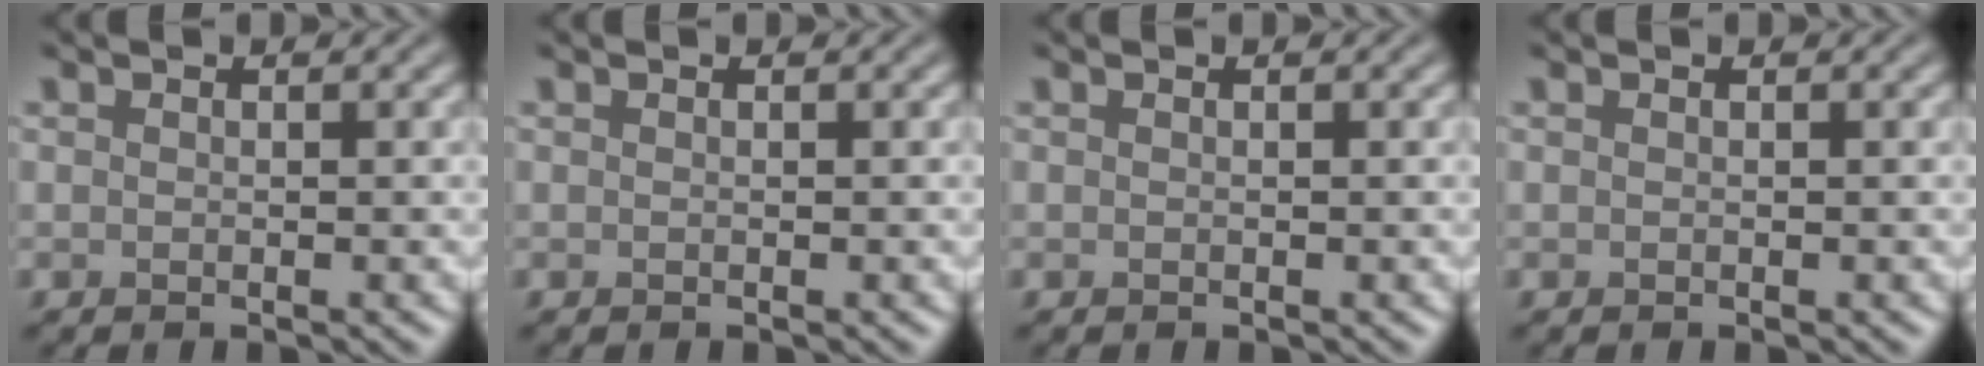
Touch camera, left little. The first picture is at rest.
{"total": 0.0}
{"total": 0.0}
{"total": 0.0}